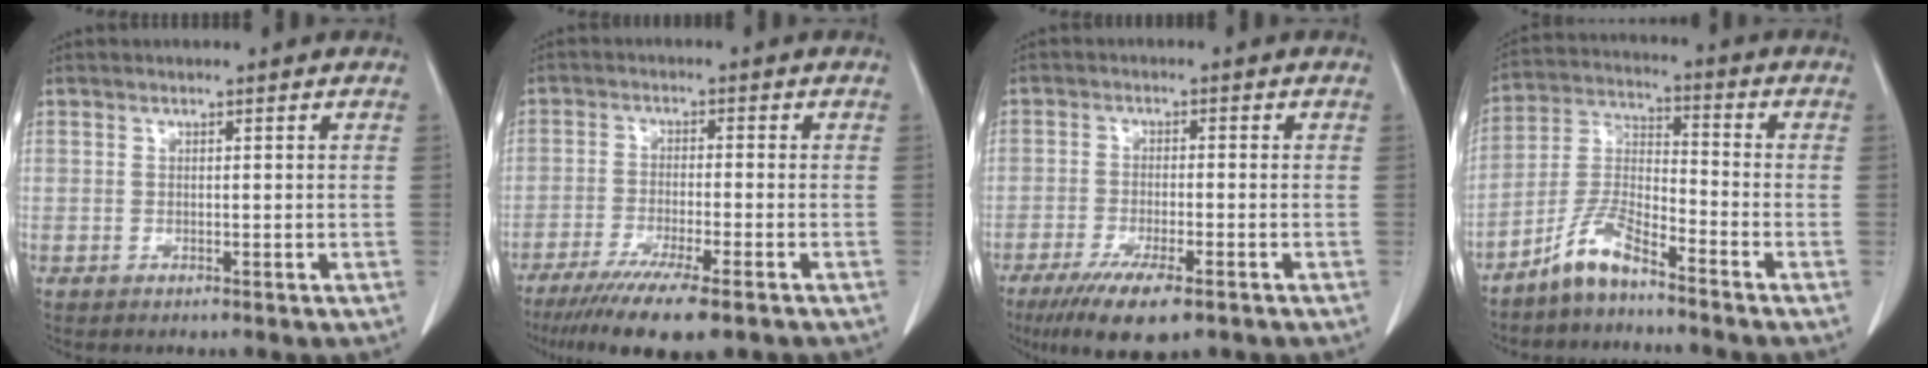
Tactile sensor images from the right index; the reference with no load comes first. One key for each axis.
{"total": 12.3, "fx": -9.1, "fy": 1.2, "fz": 8.3, "tx": -0.130, "ty": -0.030, "tz": -0.142}
{"total": 9.5, "fx": -6.1, "fy": 1.9, "fz": 7.0, "tx": -0.117, "ty": -0.022, "tz": -0.096}
{"total": 7.6, "fx": -6.0, "fy": 1.5, "fz": 4.4, "tx": -0.102, "ty": -0.003, "tz": -0.125}